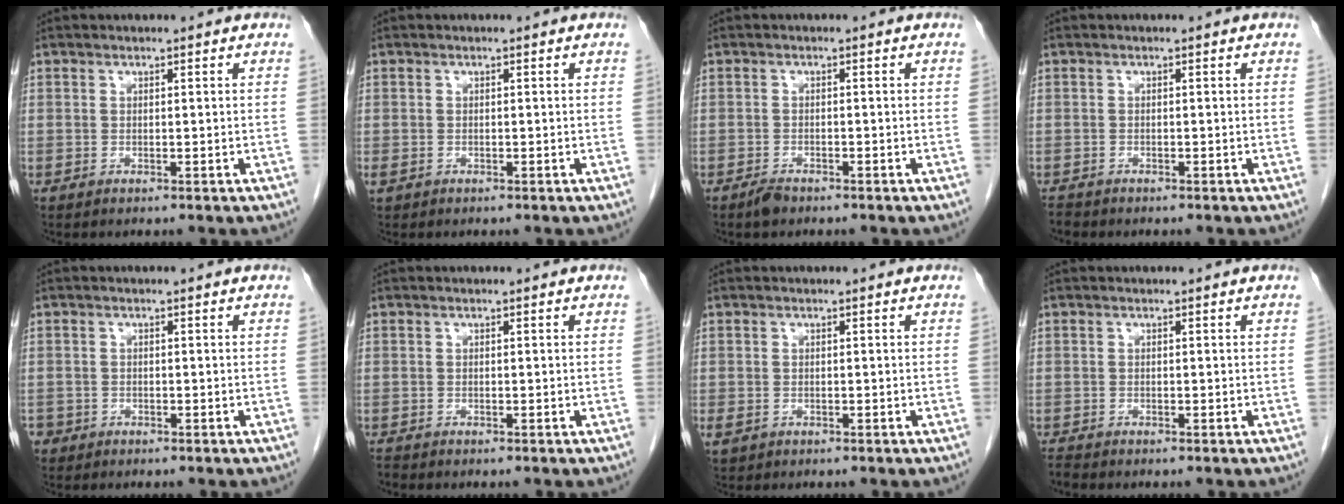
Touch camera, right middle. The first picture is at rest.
{"total": 0.8, "force": [-0.3, 0.6, 0.3], "torque": [-0.010, 0.002, -0.003]}
{"total": 1.5, "force": [-1.2, 0.6, 0.6], "torque": [-0.012, -0.002, -0.016]}
{"total": 1.2, "force": [-1.1, 0.4, 0.0], "torque": [-0.008, -0.003, -0.020]}
{"total": 2.0, "force": [-1.3, 1.5, 0.3], "torque": [-0.009, 0.004, -0.025]}
{"total": 0.5, "force": [-0.5, 0.0, 0.0], "torque": [-0.008, -0.004, -0.013]}
{"total": 1.4, "force": [-0.6, 1.1, 0.7], "torque": [-0.018, 0.001, -0.004]}
{"total": 0.9, "force": [-0.9, 0.0, 0.0], "torque": [-0.010, -0.006, -0.018]}